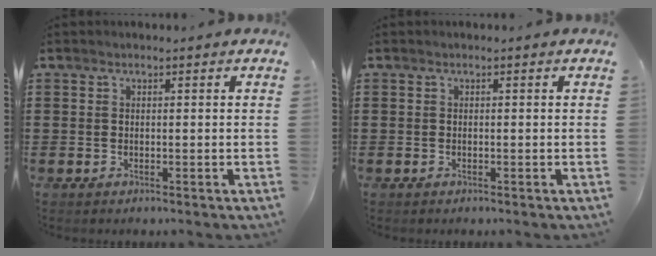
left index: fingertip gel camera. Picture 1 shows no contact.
{"total": 0.0}